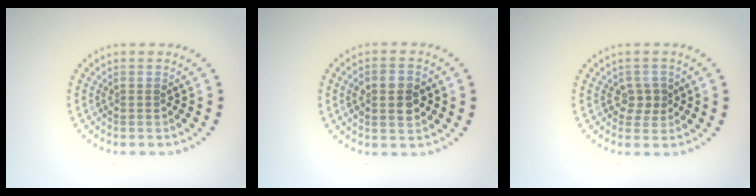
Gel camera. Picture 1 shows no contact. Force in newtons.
{"total": 3.5, "press": 3.5, "slide": 0.3}
{"total": 1.9, "press": 1.7, "slide": 0.7}